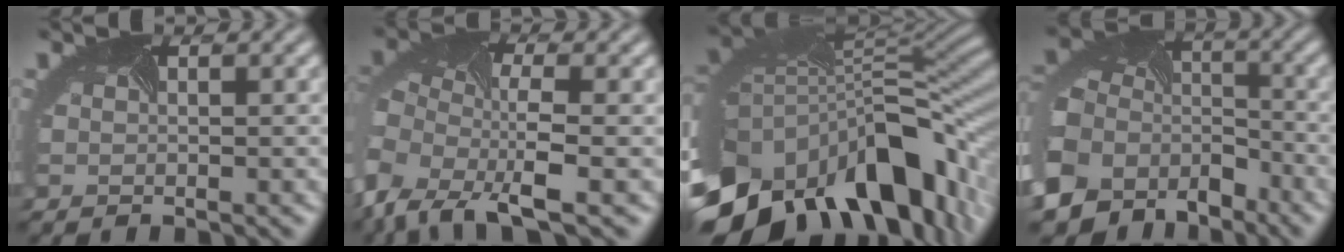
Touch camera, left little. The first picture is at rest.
{"total": 8.6, "force": [-4.8, 3.6, 6.1], "torque": [-0.125, -0.013, -0.096]}
{"total": 18.3, "force": [-8.6, 9.8, 12.8], "torque": [-0.231, 0.000, -0.143]}
{"total": 12.9, "force": [-7.1, 9.6, 5.0], "torque": [-0.142, -0.046, -0.101]}